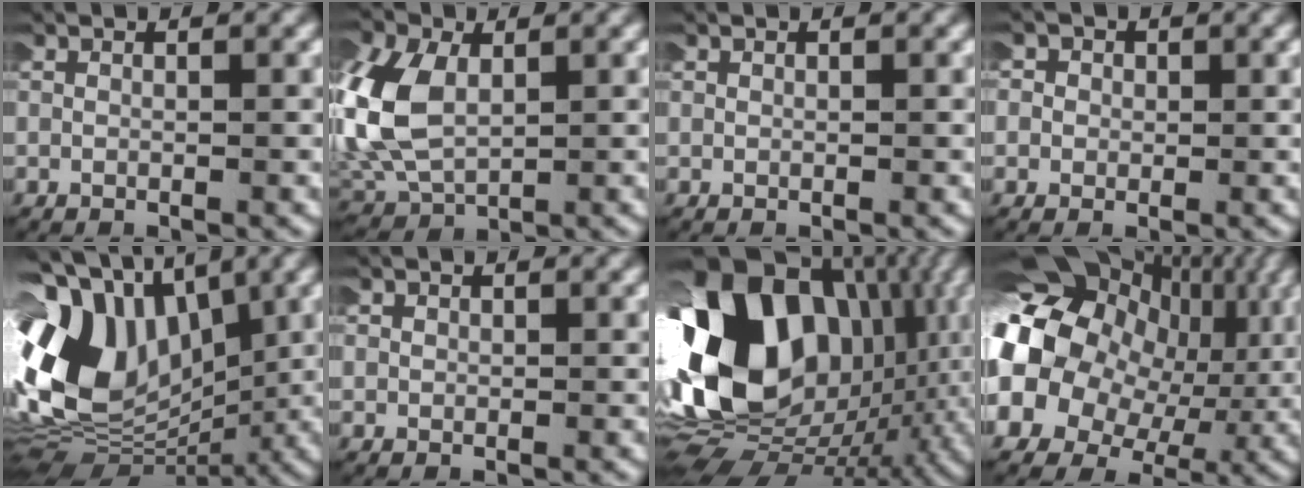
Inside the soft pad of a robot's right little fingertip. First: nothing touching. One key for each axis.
{"total": 7.0, "fx": 0.7, "fy": 5.2, "fz": 4.7, "tx": -0.148, "ty": -0.019, "tz": 0.030}
{"total": 0.0}
{"total": 2.4, "fx": 0.2, "fy": 2.3, "fz": 0.5, "tx": -0.013, "ty": 0.008, "tz": -0.010}
{"total": 16.8, "fx": 1.7, "fy": 12.6, "fz": 11.0, "tx": -0.228, "ty": -0.014, "tz": 0.031}
{"total": 0.6, "fx": 0.1, "fy": 0.6, "fz": -0.1, "tx": 0.000, "ty": 0.002, "tz": -0.002}
{"total": 22.0, "fx": 1.0, "fy": 15.2, "fz": 16.0, "tx": -0.292, "ty": -0.027, "tz": 0.023}
{"total": 18.7, "fx": 2.0, "fy": 15.0, "fz": 11.1, "tx": -0.215, "ty": 0.002, "tz": 0.016}